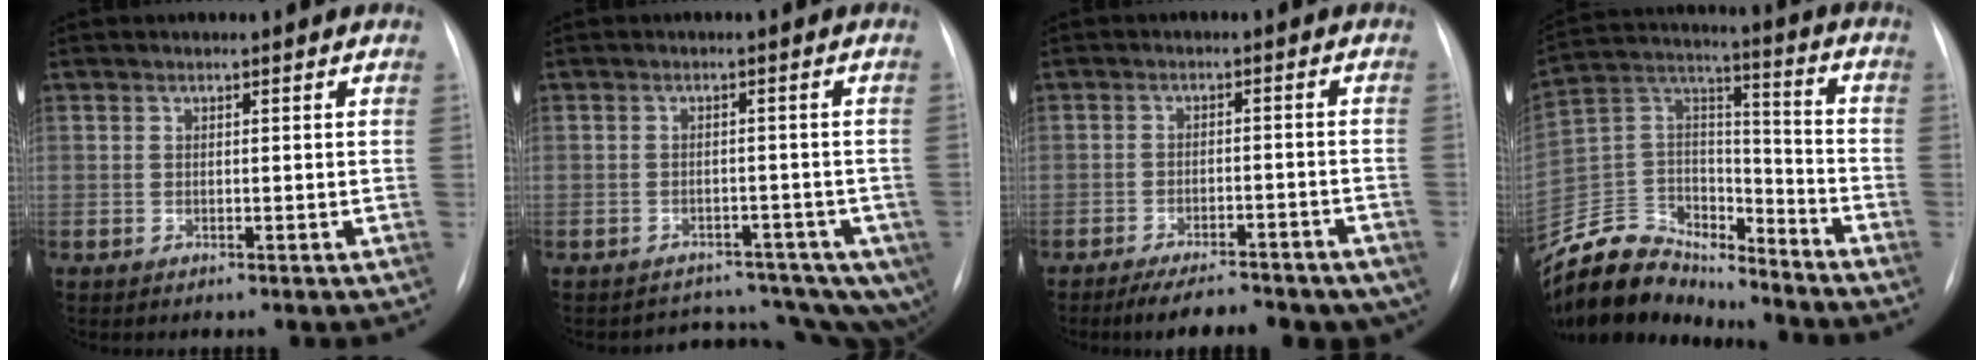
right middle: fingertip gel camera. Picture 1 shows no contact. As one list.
[{"total": 9.5, "force": [-6.4, 6.1, 3.5], "torque": [-0.044, 0.032, -0.061]}, {"total": 13.6, "force": [-10.9, 3.9, 7.1], "torque": [-0.081, -0.004, -0.142]}, {"total": 17.3, "force": [-16.1, 5.6, 3.2], "torque": [-0.067, 0.050, -0.282]}]